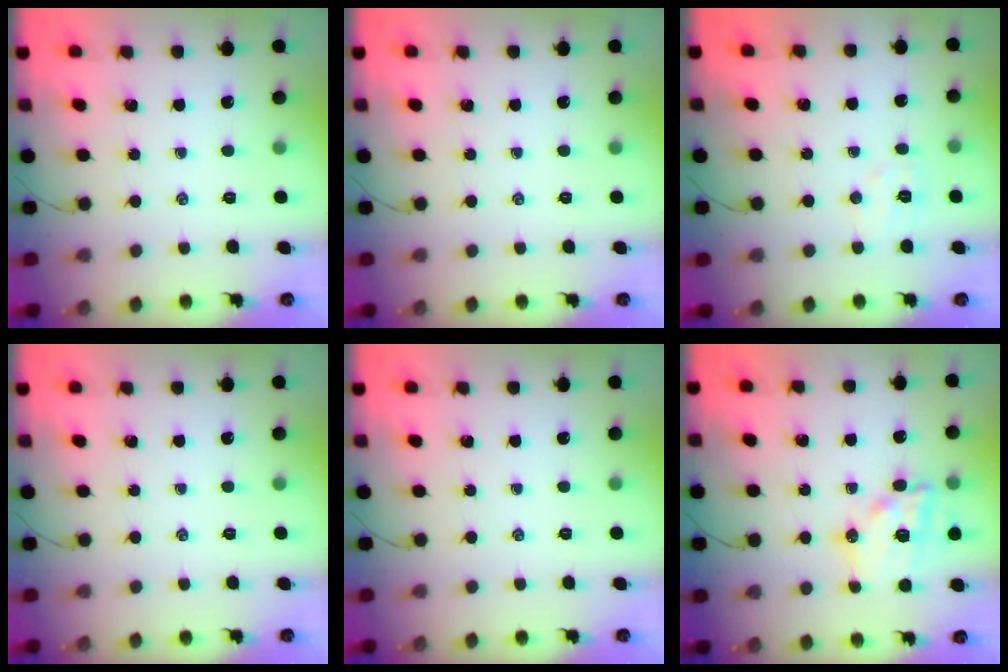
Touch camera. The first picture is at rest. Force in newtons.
{"total": 0.0}
{"total": 4.5, "press": 4.4, "slide": 1.0}
{"total": 0.0}
{"total": 0.0}
{"total": 15.0, "press": 14.6, "slide": 3.3}